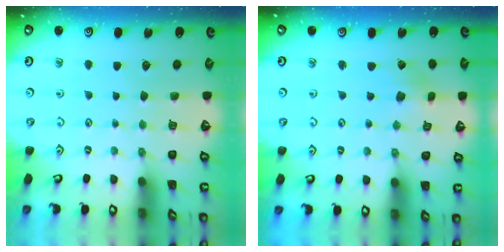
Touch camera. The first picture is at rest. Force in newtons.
{"total": 2.3, "press": 2.3, "slide": 0.5}